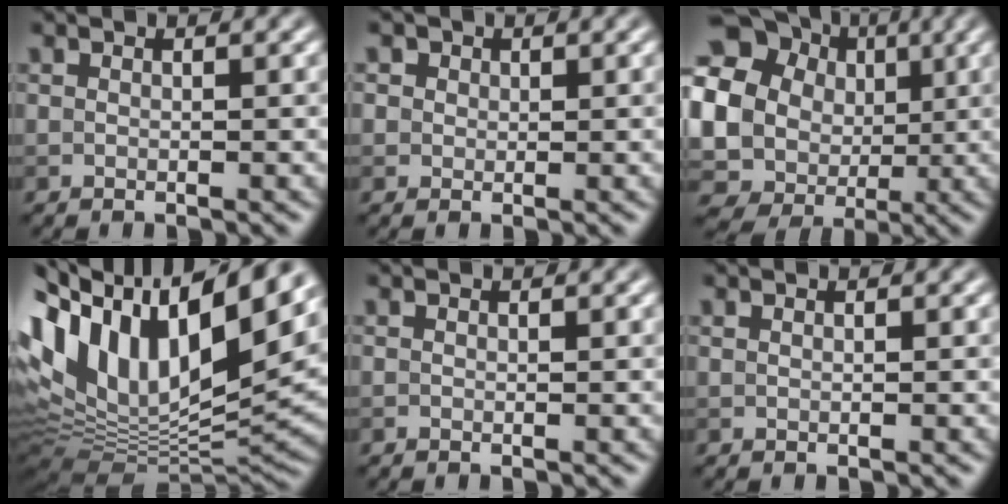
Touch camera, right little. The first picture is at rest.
{"total": 2.4, "force": [1.2, 1.8, 0.9], "torque": [-0.015, 0.007, 0.013]}
{"total": 18.8, "force": [3.0, 17.2, 7.1], "torque": [-0.182, 0.012, 0.019]}
{"total": 16.5, "force": [6.4, 8.0, 12.9], "torque": [-0.251, 0.017, 0.113]}
{"total": 0.0}
{"total": 0.0}